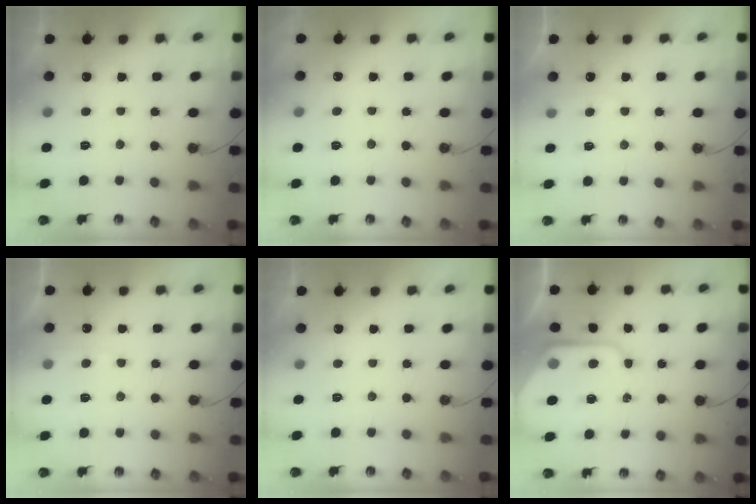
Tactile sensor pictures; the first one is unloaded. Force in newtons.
{"total": 2.6, "press": 2.6, "slide": 0.4}
{"total": 3.5, "press": 3.4, "slide": 0.5}
{"total": 3.7, "press": 3.7, "slide": 0.5}
{"total": 0.0}
{"total": 12.0, "press": 12.0, "slide": 1.1}